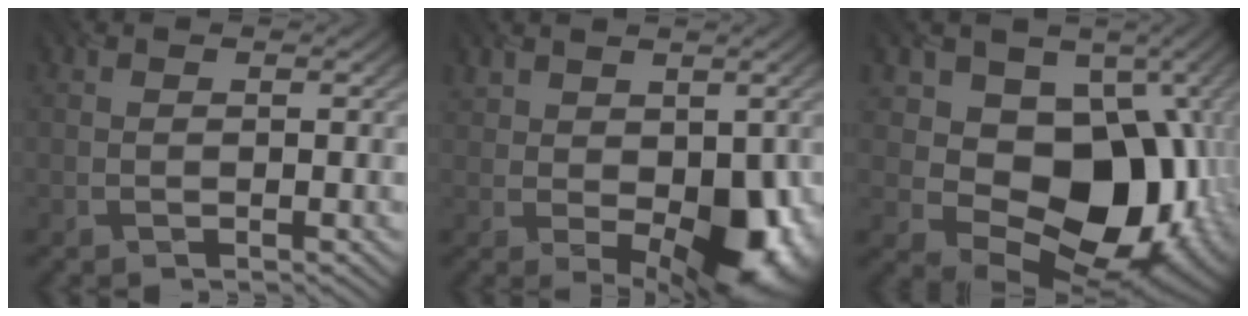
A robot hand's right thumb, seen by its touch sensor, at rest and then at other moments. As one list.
[{"total": 9.4, "force": [-1.0, 6.0, 7.3], "torque": [-0.116, -0.033, 0.007]}, {"total": 16.2, "force": [0.5, 12.4, 10.4], "torque": [-0.131, -0.024, 0.012]}]